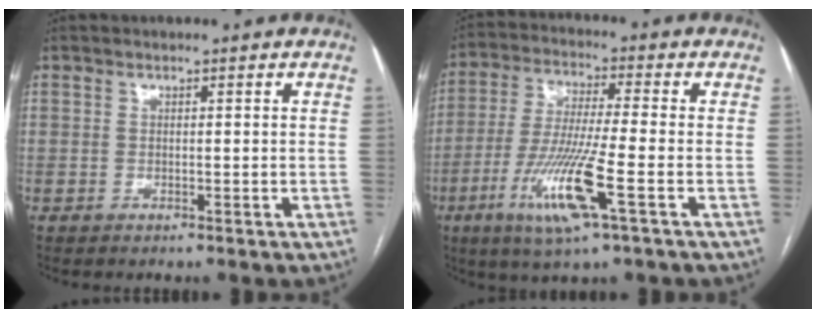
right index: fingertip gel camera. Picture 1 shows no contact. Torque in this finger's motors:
{"motor_torque": [0.91, -0.52, 0.49, 0.19]}